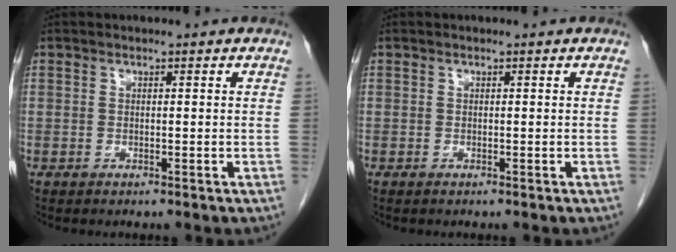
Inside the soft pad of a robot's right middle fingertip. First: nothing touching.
{"total": 0.0}